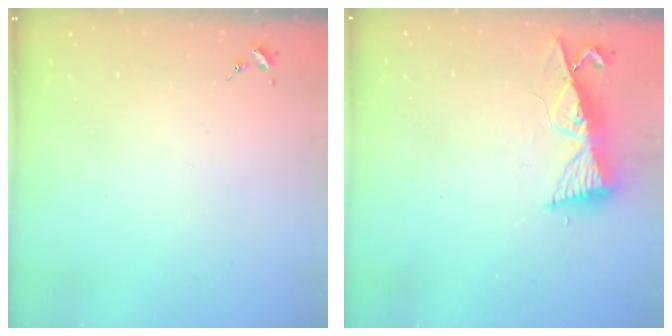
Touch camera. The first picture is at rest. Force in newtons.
{"total": 9.0, "press": 9.0, "slide": 1.1}